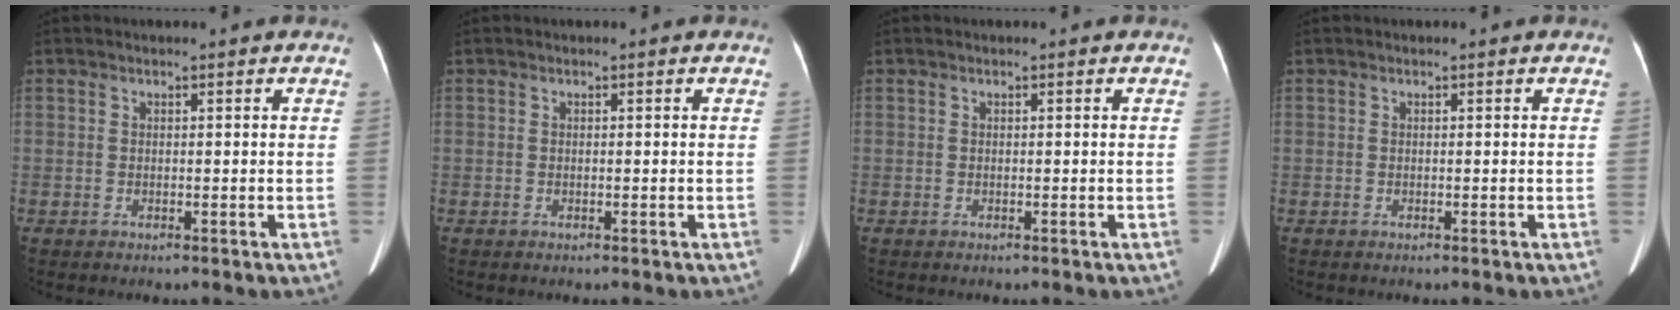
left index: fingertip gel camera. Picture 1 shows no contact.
{"total": 0.0}
{"total": 0.0}
{"total": 0.0}